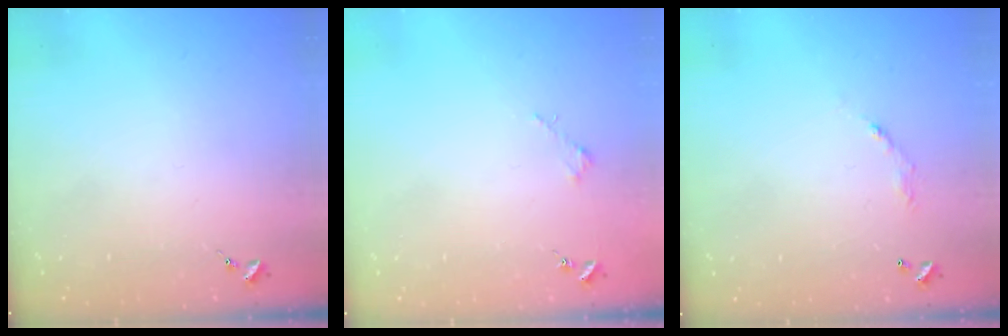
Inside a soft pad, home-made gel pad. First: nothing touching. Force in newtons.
{"total": 1.8, "press": 1.8, "slide": 0.2}
{"total": 5.7, "press": 5.7, "slide": 0.4}